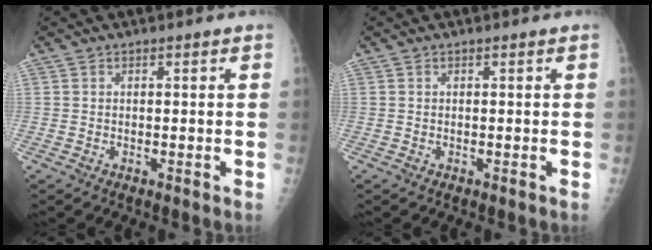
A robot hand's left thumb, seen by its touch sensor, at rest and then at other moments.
{"total": 0.0}